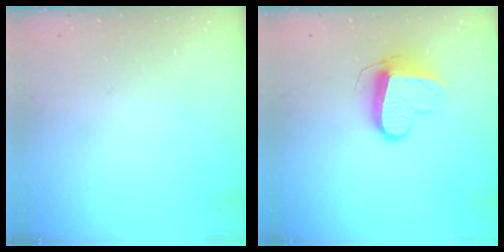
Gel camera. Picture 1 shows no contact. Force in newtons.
{"total": 9.5, "press": 9.5, "slide": 0.2}